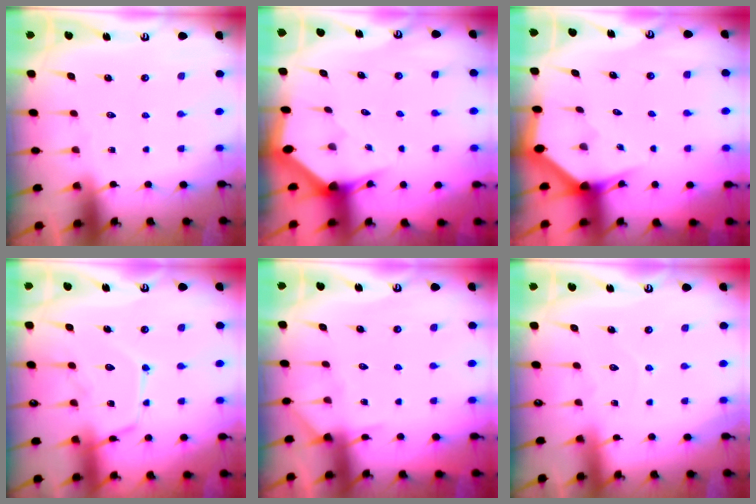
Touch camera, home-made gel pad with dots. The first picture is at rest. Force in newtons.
{"total": 2.9, "press": 2.9, "slide": 0.1}
{"total": 2.9, "press": 2.9, "slide": 0.1}
{"total": 14.1, "press": 14.0, "slide": 1.2}
{"total": 6.2, "press": 6.1, "slide": 0.8}
{"total": 3.7, "press": 3.7, "slide": 0.4}